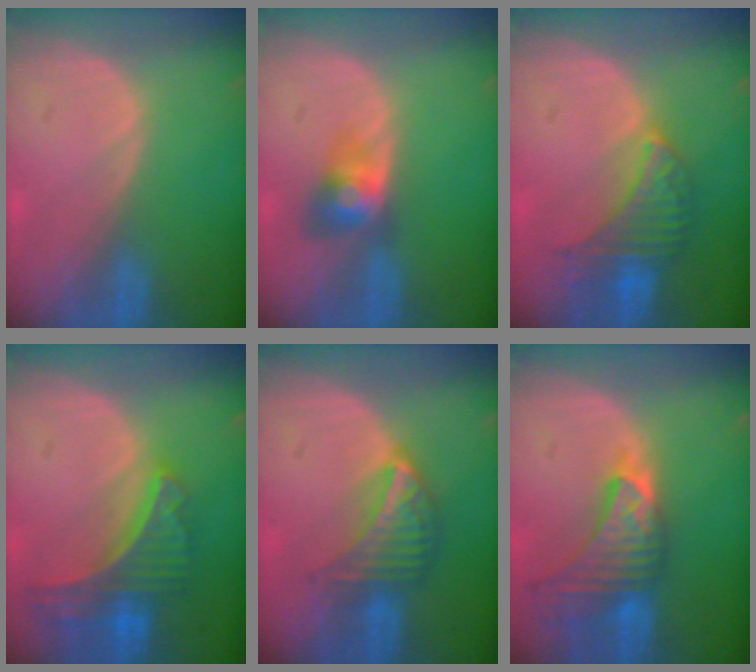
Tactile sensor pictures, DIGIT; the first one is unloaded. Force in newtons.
{"total": 4.0, "press": 4.0, "slide": 0.2}
{"total": 6.6, "press": 6.5, "slide": 0.6}
{"total": 8.9, "press": 7.7, "slide": 4.4}
{"total": 7.1, "press": 6.2, "slide": 3.4}
{"total": 8.9, "press": 8.3, "slide": 3.4}